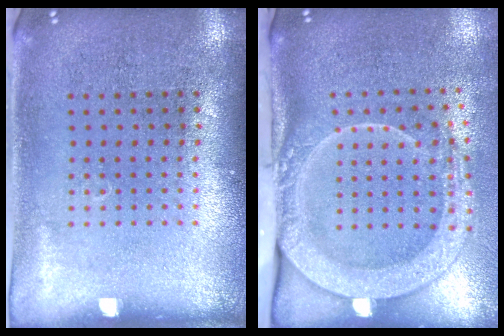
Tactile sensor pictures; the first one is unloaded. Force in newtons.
{"total": 2.8, "press": 2.2, "slide": 1.8}